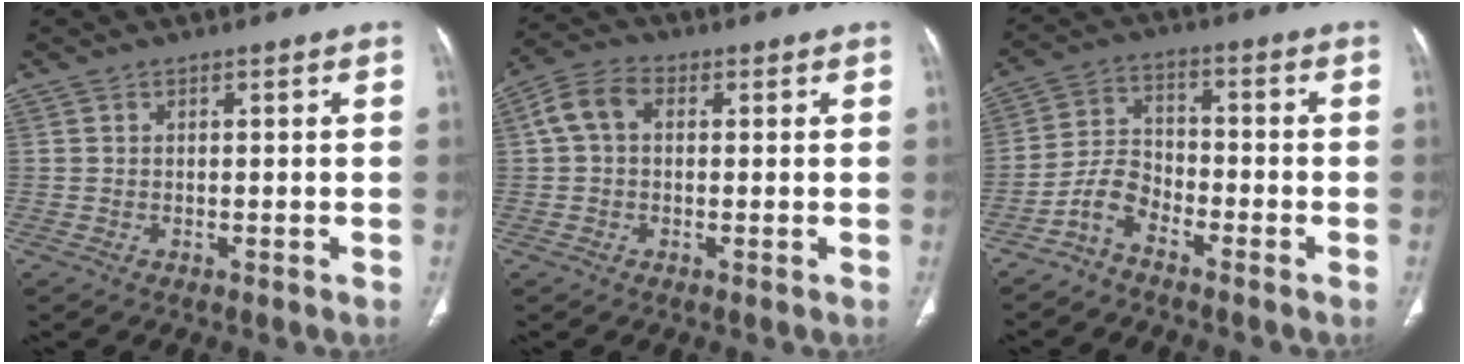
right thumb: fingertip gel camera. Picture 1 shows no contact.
{"total": 6.0, "force": [1.0, 4.3, 4.1], "torque": [-0.079, 0.022, 0.012]}
{"total": 5.7, "force": [-4.2, 2.6, 2.8], "torque": [-0.049, 0.039, -0.095]}